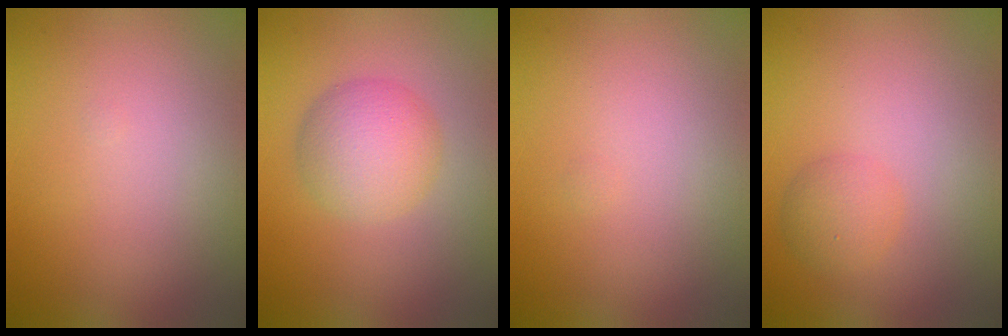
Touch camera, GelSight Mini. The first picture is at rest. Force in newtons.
{"total": 4.2, "press": 4.2, "slide": 0.1}
{"total": 0.0}
{"total": 2.0, "press": 2.0, "slide": 0.1}